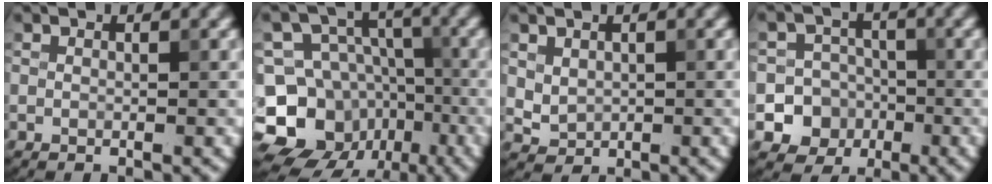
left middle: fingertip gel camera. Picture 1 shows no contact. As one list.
[{"total": 13.3, "force": [-6.4, 10.9, 4.3], "torque": [-0.080, -0.003, -0.119]}, {"total": 1.7, "force": [0.5, 1.3, 0.8], "torque": [-0.015, -0.005, 0.017]}, {"total": 9.3, "force": [-3.5, 8.5, 1.4], "torque": [-0.013, -0.016, -0.075]}]